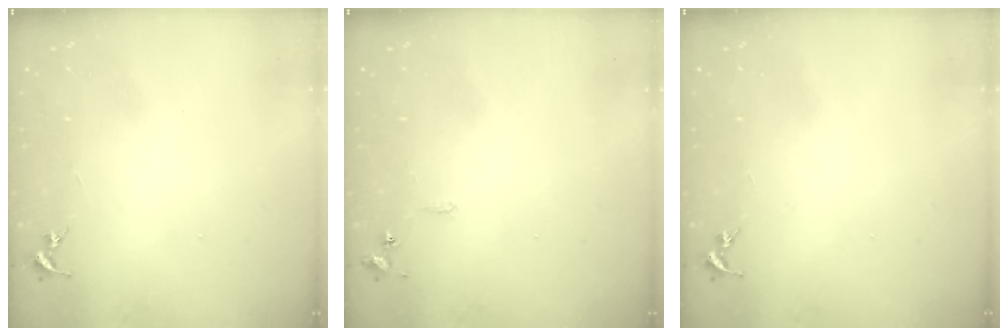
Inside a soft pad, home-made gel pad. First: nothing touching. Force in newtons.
{"total": 4.5, "press": 4.4, "slide": 0.6}
{"total": 0.0}